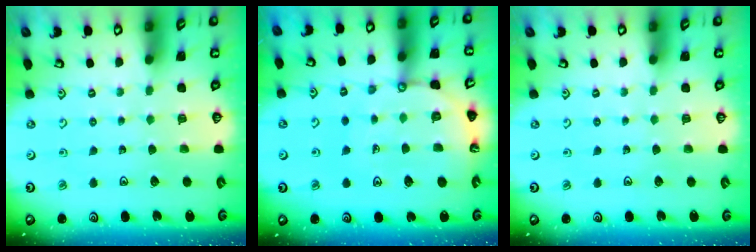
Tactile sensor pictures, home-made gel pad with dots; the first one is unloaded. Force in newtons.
{"total": 12.6, "press": 12.4, "slide": 1.8}
{"total": 0.0}